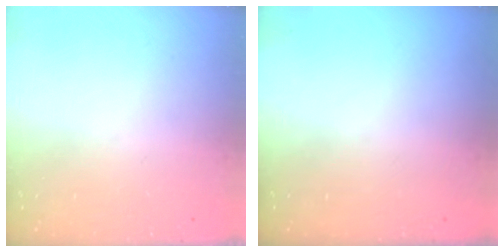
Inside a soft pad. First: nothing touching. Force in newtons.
{"total": 0.0}